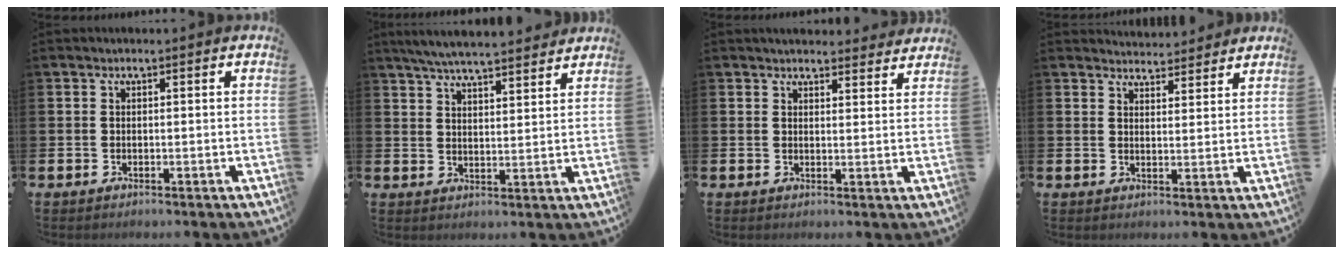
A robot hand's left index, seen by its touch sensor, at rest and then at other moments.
{"total": 6.0, "force": [5.8, 0.3, 1.4], "torque": [-0.040, -0.032, 0.103]}
{"total": 3.4, "force": [3.3, 0.6, 0.0], "torque": [0.004, -0.021, 0.060]}
{"total": 3.8, "force": [3.8, 0.6, -0.2], "torque": [0.007, -0.027, 0.068]}